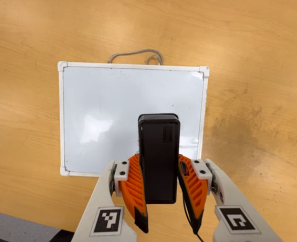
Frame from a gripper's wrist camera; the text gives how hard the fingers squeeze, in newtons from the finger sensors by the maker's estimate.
{"total": 8.6, "left": 7.3, "right": 9.8}